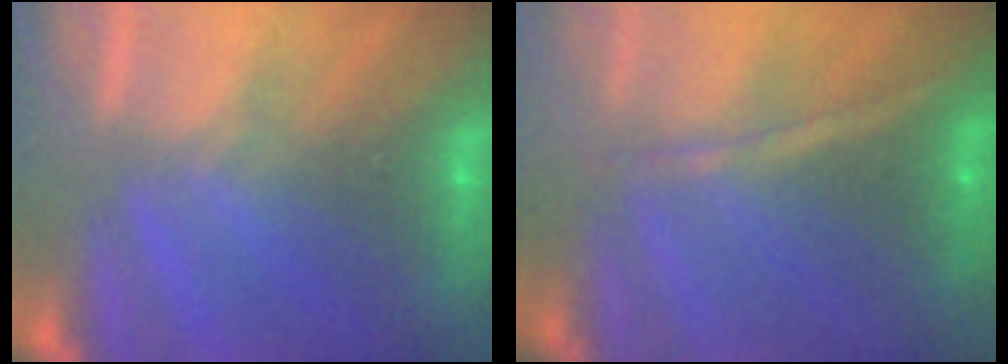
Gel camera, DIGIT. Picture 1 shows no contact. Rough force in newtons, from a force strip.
{"total": 1.3}